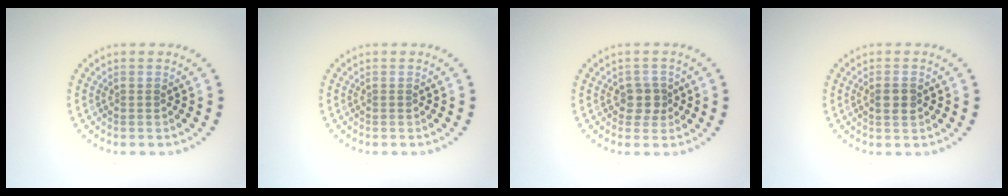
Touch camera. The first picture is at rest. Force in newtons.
{"total": 0.0}
{"total": 1.9, "press": 1.6, "slide": 0.9}
{"total": 1.7, "press": 1.7, "slide": 0.5}